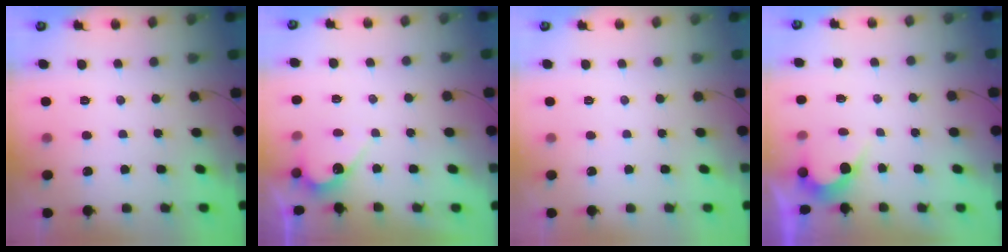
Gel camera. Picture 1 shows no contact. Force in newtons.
{"total": 5.0, "press": 5.0, "slide": 0.2}
{"total": 0.0}
{"total": 2.6, "press": 2.6, "slide": 0.1}